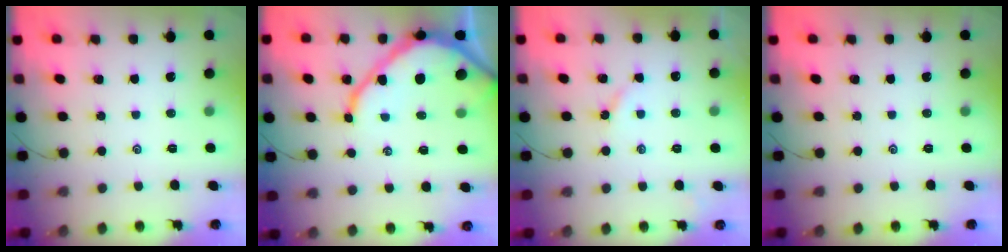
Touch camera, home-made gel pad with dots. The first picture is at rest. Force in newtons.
{"total": 12.4, "press": 12.4, "slide": 1.1}
{"total": 2.4, "press": 2.4, "slide": 0.3}
{"total": 0.0}